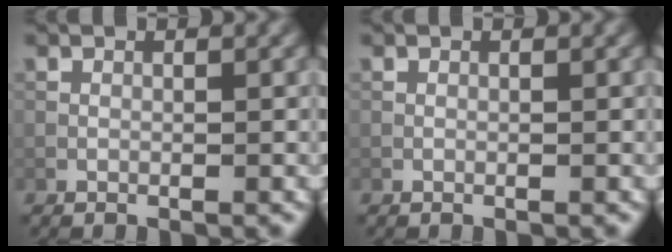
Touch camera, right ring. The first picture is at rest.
{"total": 0.0}